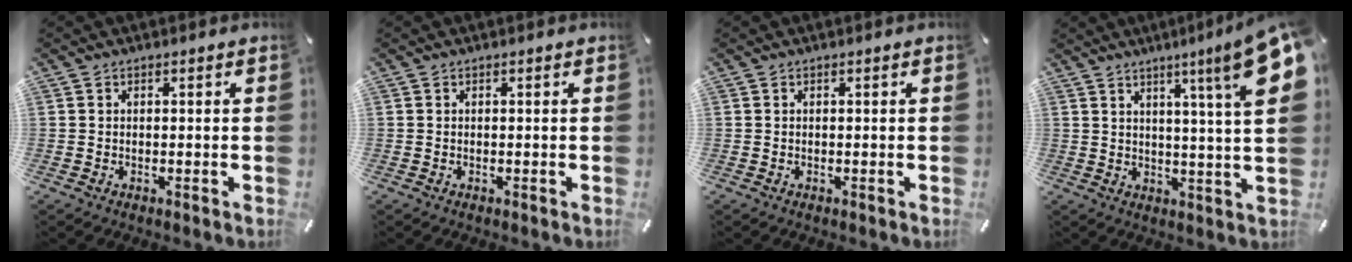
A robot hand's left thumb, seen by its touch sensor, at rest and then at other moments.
{"total": 0.0}
{"total": 0.0}
{"total": 14.6, "force": [6.7, 0.6, 12.9], "torque": [-0.197, -0.039, 0.094]}